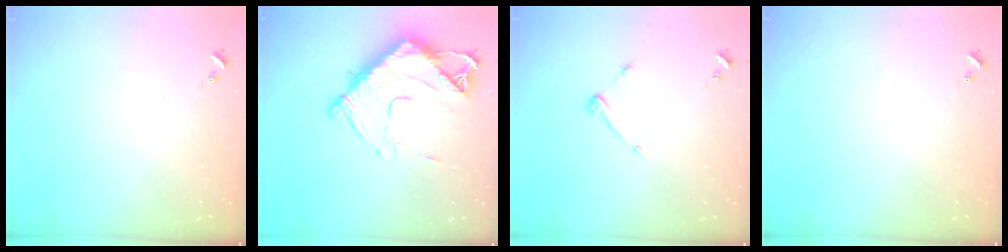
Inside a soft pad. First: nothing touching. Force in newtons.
{"total": 14.4, "press": 14.3, "slide": 1.4}
{"total": 6.5, "press": 6.5, "slide": 0.6}
{"total": 0.0}